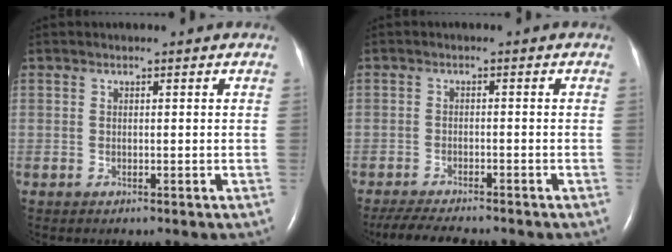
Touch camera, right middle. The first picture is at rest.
{"total": 8.4, "force": [-7.5, 1.1, 3.8], "torque": [-0.063, -0.019, -0.115]}